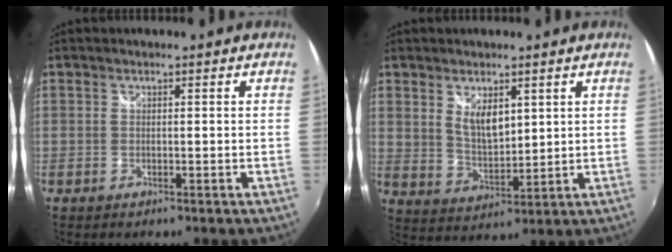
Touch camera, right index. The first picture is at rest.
{"total": 6.7, "force": [3.1, 3.5, 4.8], "torque": [-0.078, -0.007, 0.062]}